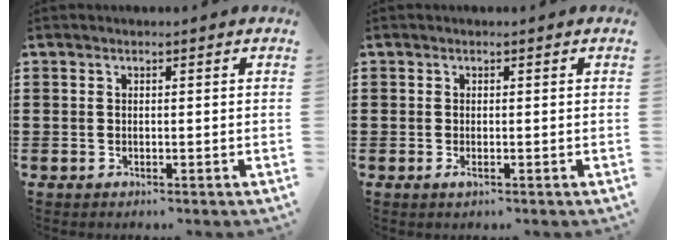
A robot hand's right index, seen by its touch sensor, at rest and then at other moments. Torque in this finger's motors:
{"motor_torque": [-0.02, 0.58, 0.03, 0.05]}